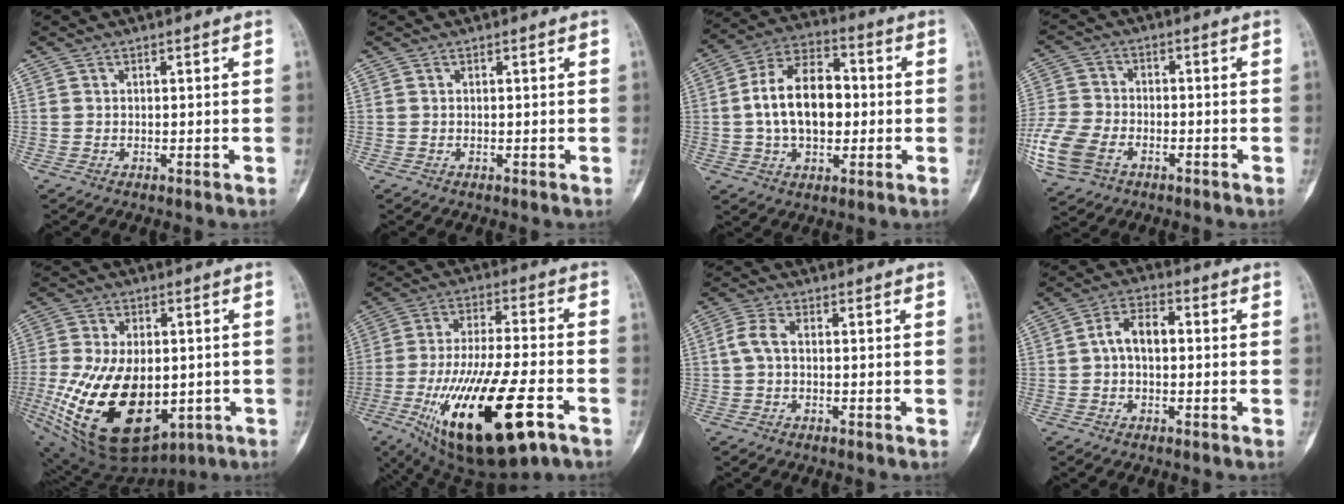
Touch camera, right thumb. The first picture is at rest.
{"total": 0.0}
{"total": 14.9, "force": [0.0, 9.3, 11.6], "torque": [-0.179, 0.029, -0.005]}
{"total": 13.3, "force": [-5.2, 9.0, 8.3], "torque": [-0.201, 0.005, -0.099]}
{"total": 24.0, "force": [-4.5, 14.2, 18.9], "torque": [-0.360, -0.015, -0.042]}
{"total": 25.2, "force": [-10.4, 8.3, 21.4], "torque": [-0.413, 0.010, -0.162]}
{"total": 3.3, "force": [-0.1, 1.6, 2.9], "torque": [-0.071, 0.006, -0.008]}
{"total": 6.2, "force": [0.0, 3.7, 5.0], "torque": [-0.081, 0.024, -0.008]}